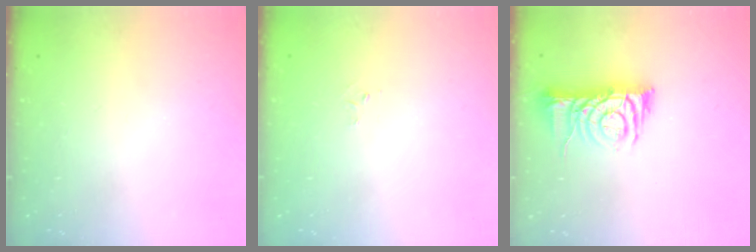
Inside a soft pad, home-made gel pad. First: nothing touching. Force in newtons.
{"total": 2.6, "press": 2.6, "slide": 0.4}
{"total": 7.9, "press": 7.9, "slide": 1.0}